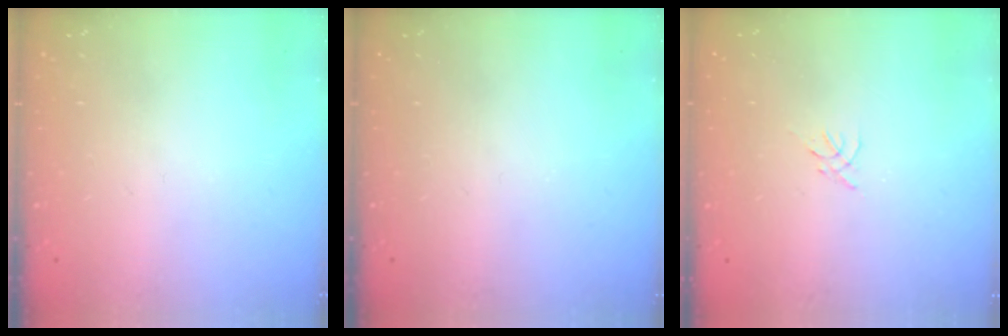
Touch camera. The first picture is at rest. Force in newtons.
{"total": 0.0}
{"total": 0.0}